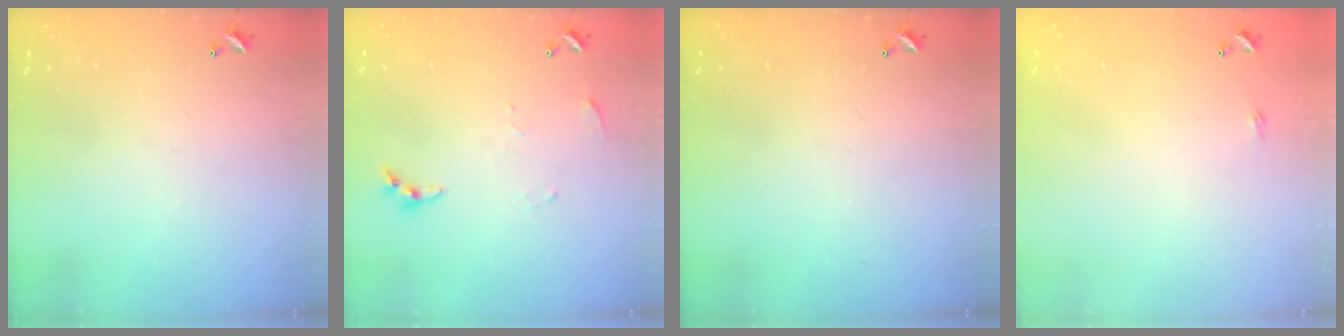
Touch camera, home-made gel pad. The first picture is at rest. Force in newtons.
{"total": 4.6, "press": 4.6, "slide": 0.5}
{"total": 0.0}
{"total": 2.2, "press": 2.1, "slide": 0.4}